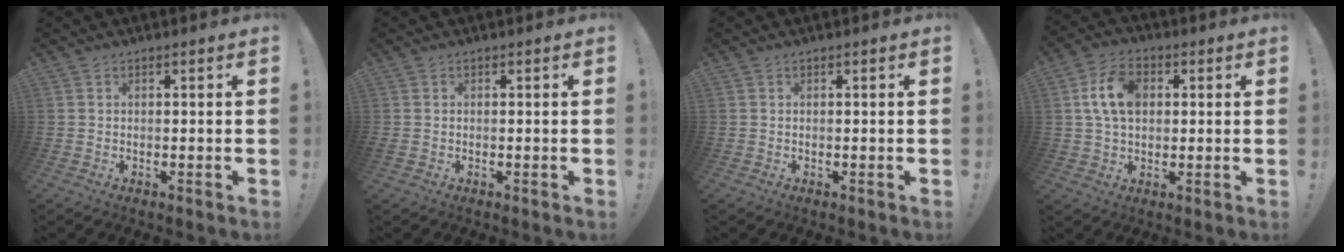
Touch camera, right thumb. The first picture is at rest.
{"total": 0.7, "force": [0.2, -0.2, 0.7], "torque": [-0.013, -0.001, 0.002]}
{"total": 0.0}
{"total": 11.5, "force": [2.2, 7.8, 8.2], "torque": [-0.156, 0.017, 0.045]}